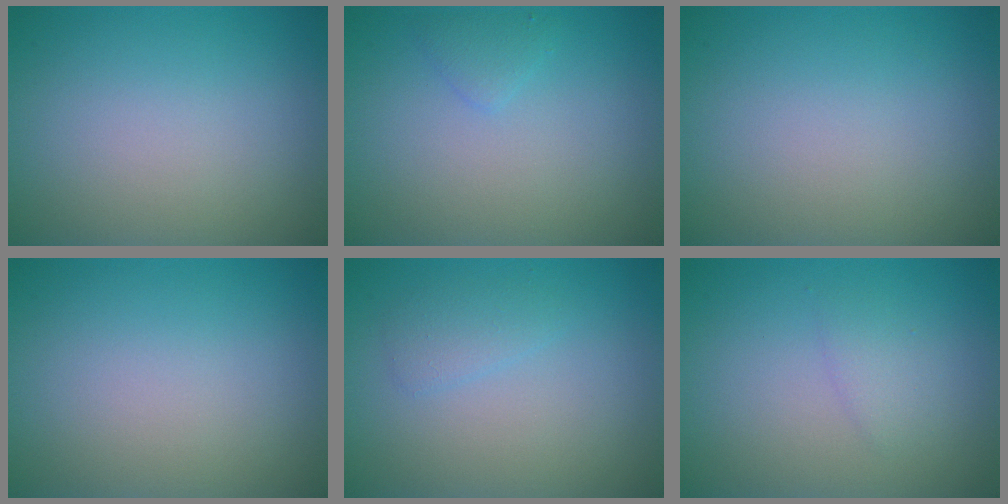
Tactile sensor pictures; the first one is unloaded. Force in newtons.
{"total": 1.0, "press": 1.0, "slide": 0.1}
{"total": 0.0}
{"total": 0.0}
{"total": 1.4, "press": 1.4, "slide": 0.1}
{"total": 1.2, "press": 1.2, "slide": 0.1}